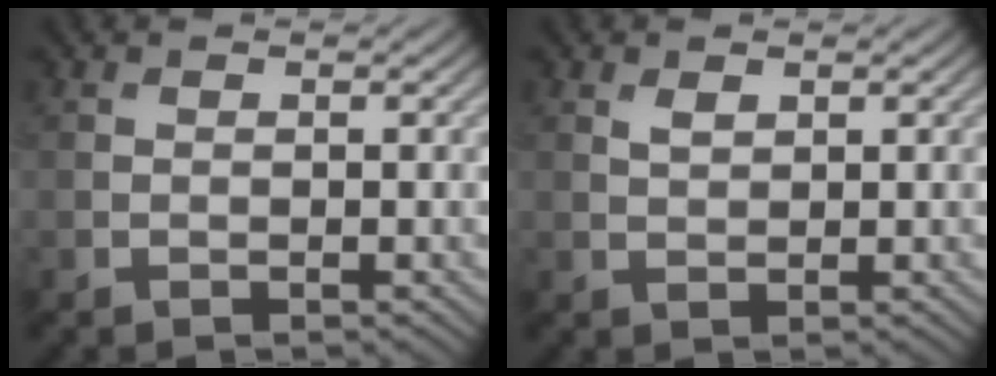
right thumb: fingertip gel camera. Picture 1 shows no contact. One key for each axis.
{"total": 1.2, "fx": 0.7, "fy": 0.7, "fz": 0.8, "tx": -0.019, "ty": -0.002, "tz": 0.016}